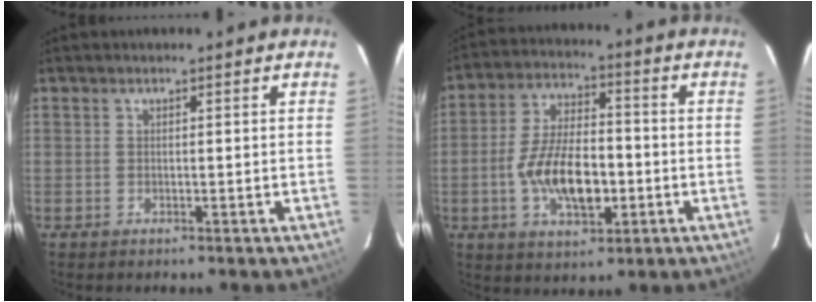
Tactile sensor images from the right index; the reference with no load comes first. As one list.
[{"total": 13.0, "force": [-3.1, 6.0, 11.1], "torque": [-0.219, 0.001, -0.051]}]